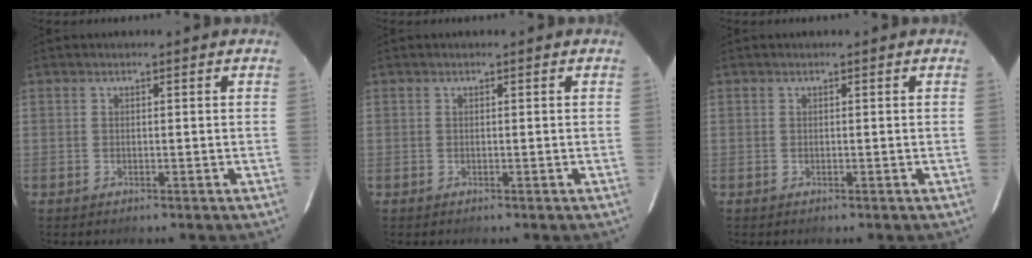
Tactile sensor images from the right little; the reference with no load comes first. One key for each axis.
{"total": 0.0}
{"total": 0.0}